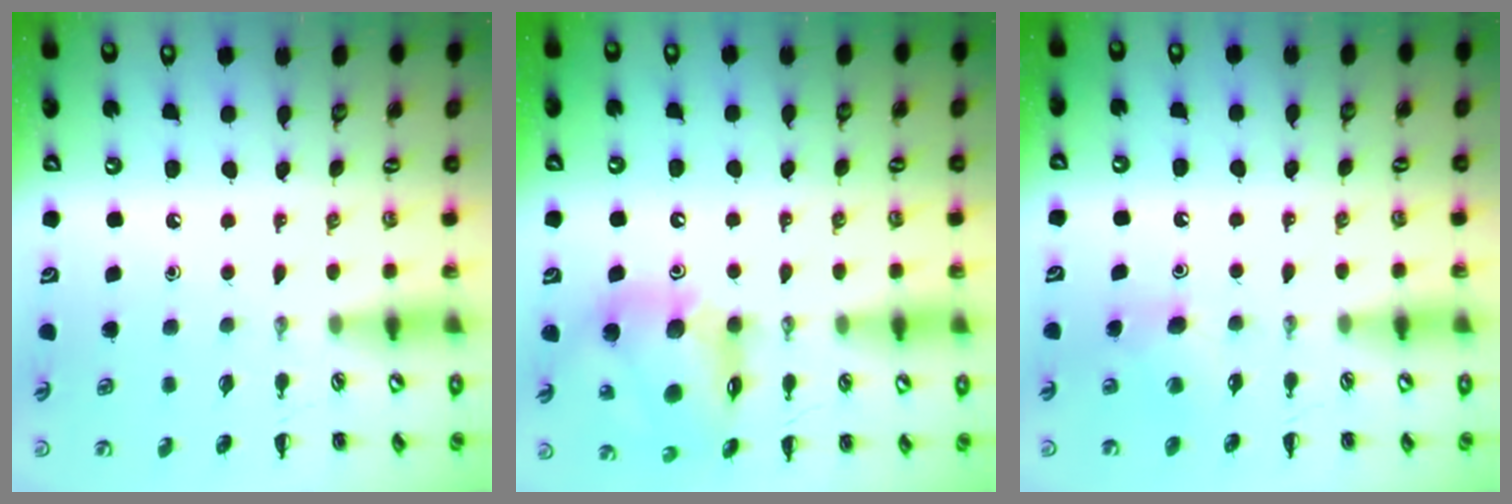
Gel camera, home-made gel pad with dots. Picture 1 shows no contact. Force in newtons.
{"total": 15.9, "press": 15.6, "slide": 3.1}
{"total": 5.3, "press": 5.0, "slide": 1.7}